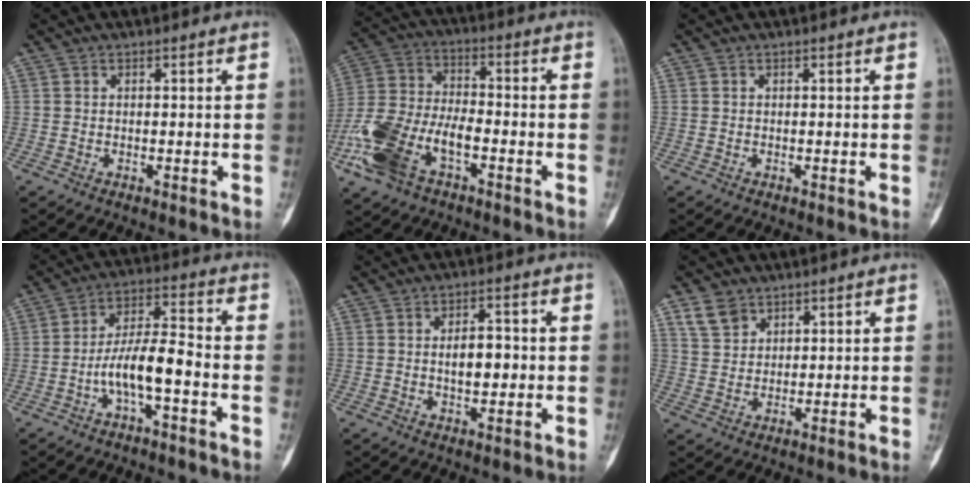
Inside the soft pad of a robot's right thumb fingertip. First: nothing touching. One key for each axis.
{"total": 15.7, "fx": -6.9, "fy": 8.4, "fz": 11.4, "tx": -0.239, "ty": 0.030, "tz": -0.136}
{"total": 0.0}
{"total": 10.3, "fx": -3.6, "fy": 3.2, "fz": 9.1, "tx": -0.170, "ty": 0.044, "tz": -0.067}
{"total": 5.6, "fx": 0.0, "fy": 3.0, "fz": 4.8, "tx": -0.062, "ty": 0.010, "tz": -0.001}
{"total": 5.3, "fx": 3.4, "fy": 3.6, "fz": 1.9, "tx": -0.023, "ty": -0.012, "tz": 0.071}